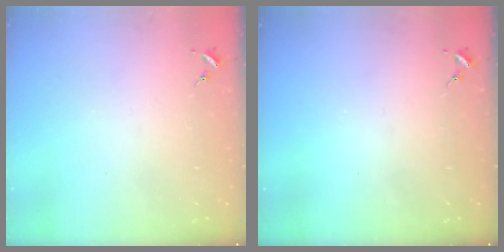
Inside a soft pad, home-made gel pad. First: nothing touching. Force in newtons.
{"total": 0.0}